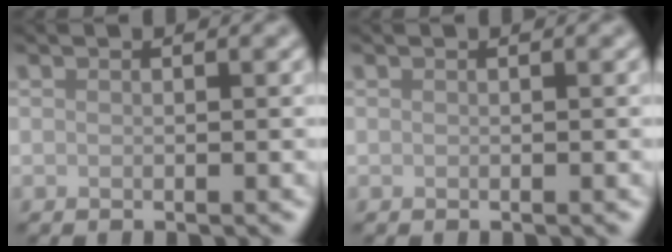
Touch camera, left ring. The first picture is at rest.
{"total": 0.0}